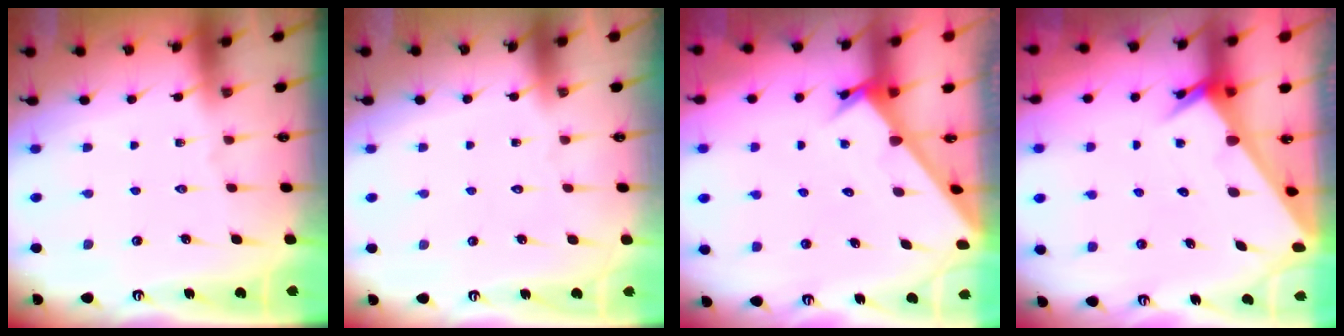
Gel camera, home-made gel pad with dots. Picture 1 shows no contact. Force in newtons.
{"total": 1.6, "press": 1.6, "slide": 0.0}
{"total": 2.9, "press": 2.9, "slide": 0.1}
{"total": 2.5, "press": 2.5, "slide": 0.1}